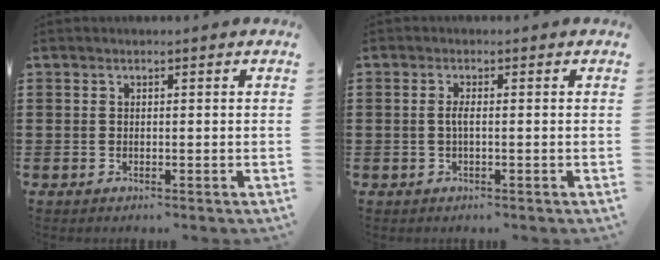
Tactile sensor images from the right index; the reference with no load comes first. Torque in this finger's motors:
{"motor_torque": [0.25, 0.06, 0.17, 0.07]}